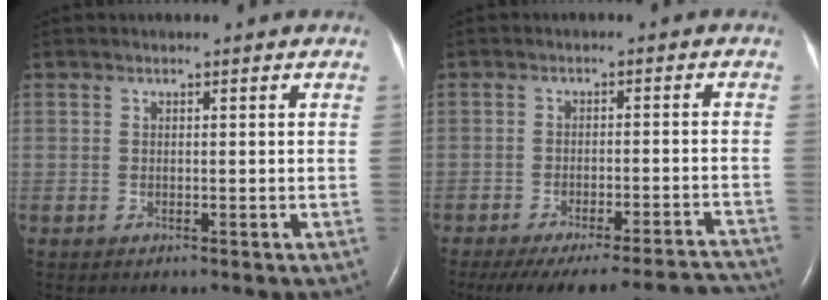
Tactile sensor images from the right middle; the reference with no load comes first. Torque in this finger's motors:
{"motor_torque": [0.41, -0.43, 0.34, 0.08]}